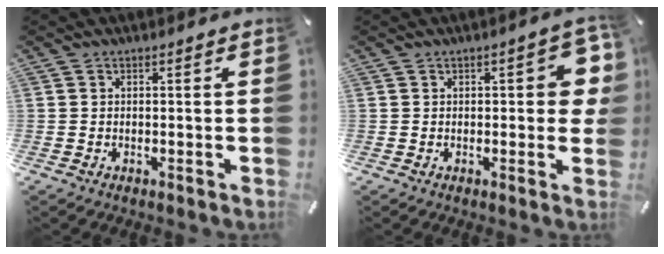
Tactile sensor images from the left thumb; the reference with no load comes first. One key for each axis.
{"total": 7.2, "fx": 0.8, "fy": 3.1, "fz": 6.4, "tx": -0.068, "ty": -0.007, "tz": 0.007}